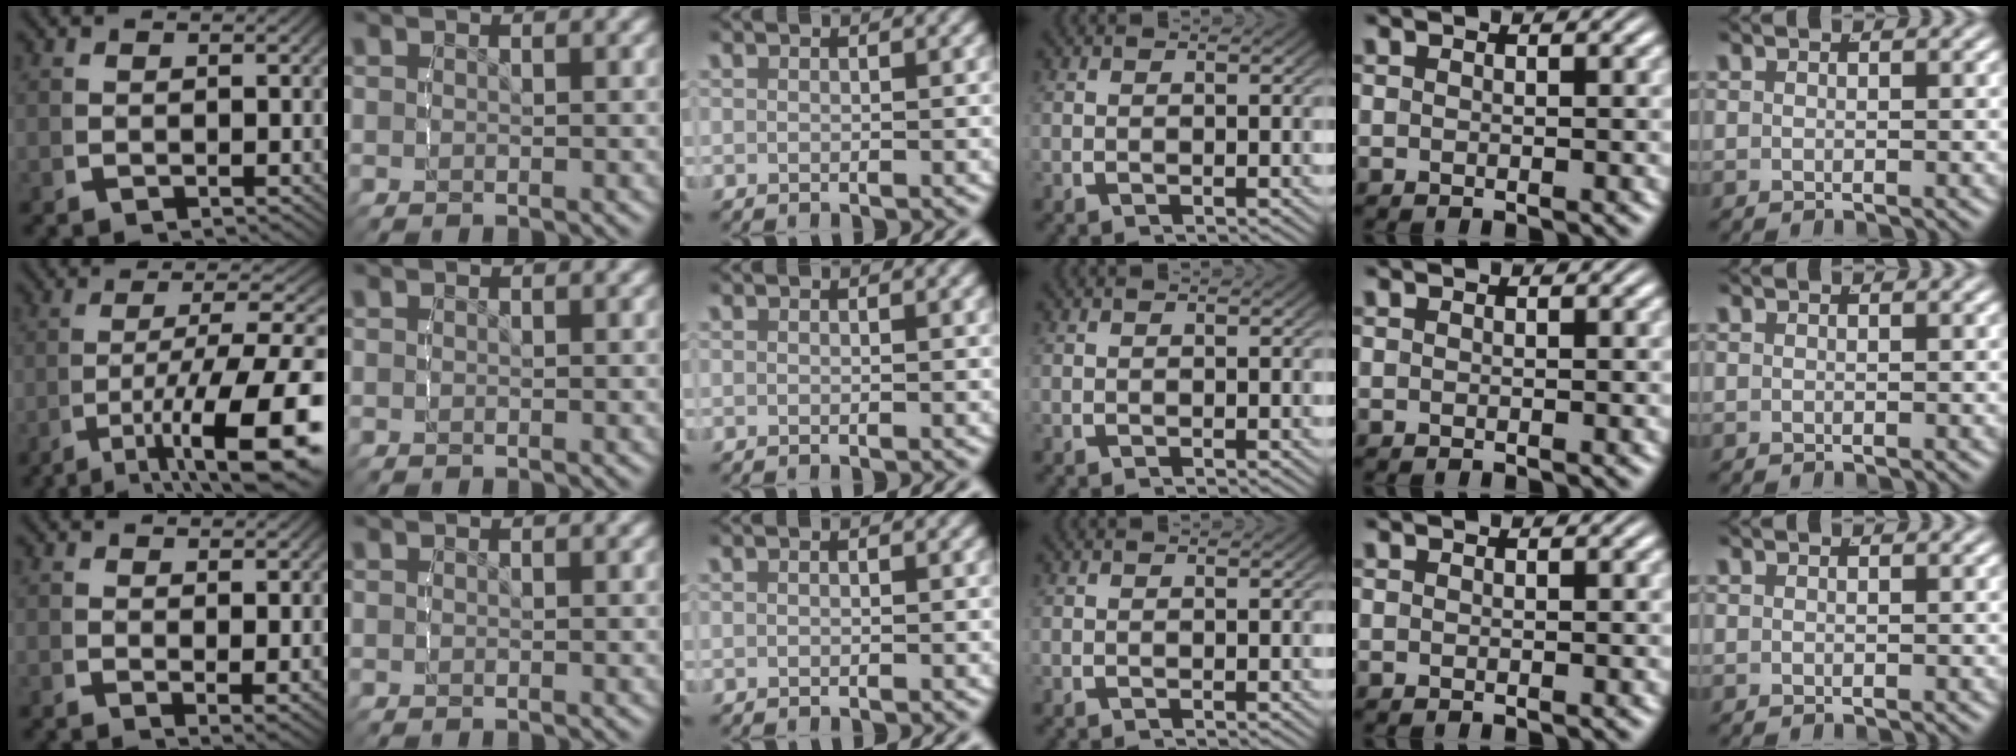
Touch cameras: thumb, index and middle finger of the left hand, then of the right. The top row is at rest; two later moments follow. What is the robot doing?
{"motion": "lift_and_place", "object": "bottle"}